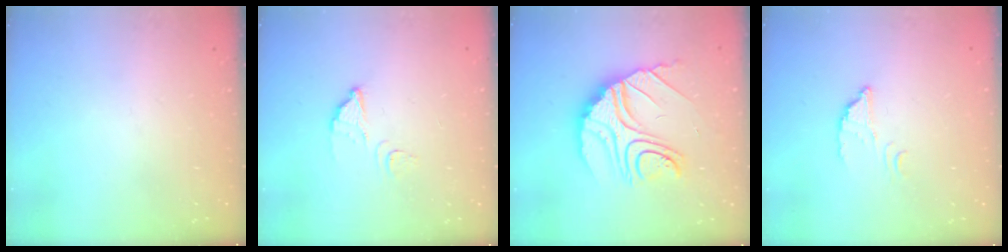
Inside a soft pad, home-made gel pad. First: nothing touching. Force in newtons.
{"total": 2.5, "press": 2.5, "slide": 0.2}
{"total": 16.3, "press": 16.2, "slide": 1.3}
{"total": 2.7, "press": 2.7, "slide": 0.2}